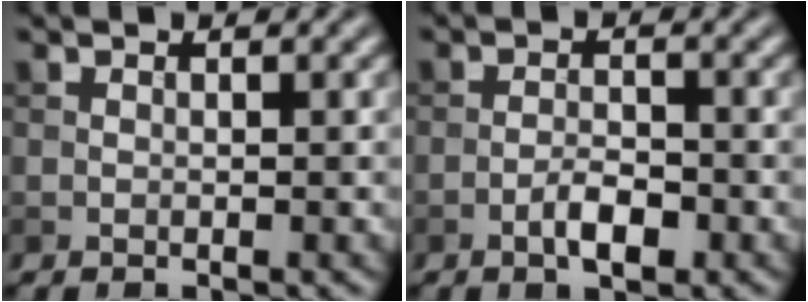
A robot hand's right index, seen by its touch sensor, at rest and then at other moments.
{"total": 2.6, "force": [-1.2, 0.9, 2.0], "torque": [-0.035, 0.003, -0.026]}